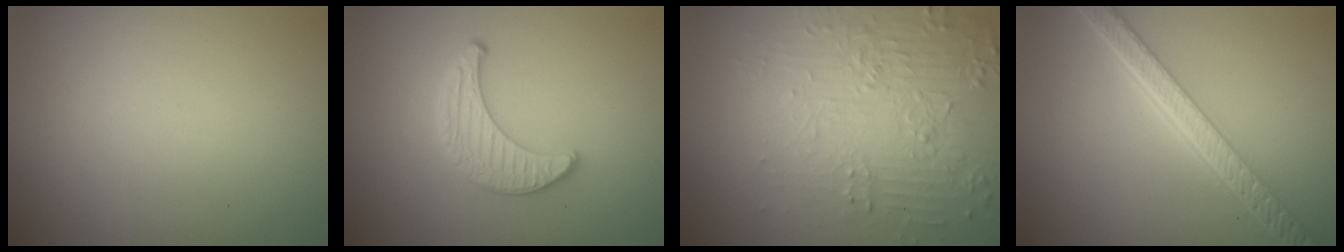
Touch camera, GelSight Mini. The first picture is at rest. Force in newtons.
{"total": 2.0, "press": 2.0, "slide": 0.1}
{"total": 4.5, "press": 4.3, "slide": 1.3}
{"total": 5.6, "press": 4.2, "slide": 3.7}